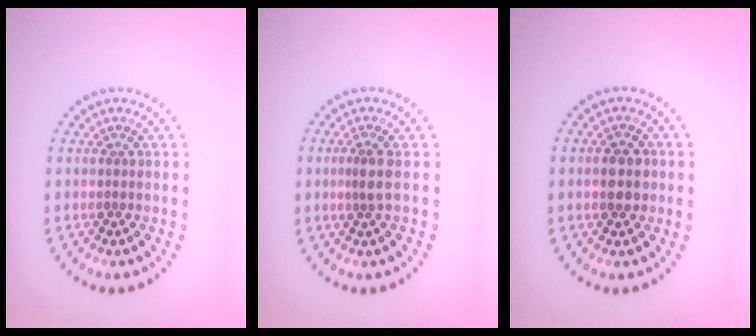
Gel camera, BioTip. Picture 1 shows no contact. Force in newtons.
{"total": 1.4, "press": 1.0, "slide": 1.0}
{"total": 2.5, "press": 2.4, "slide": 0.2}